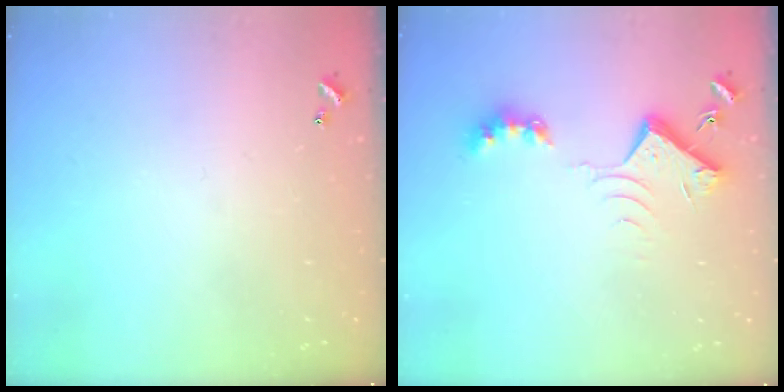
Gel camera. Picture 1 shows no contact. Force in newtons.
{"total": 7.8, "press": 7.7, "slide": 0.7}